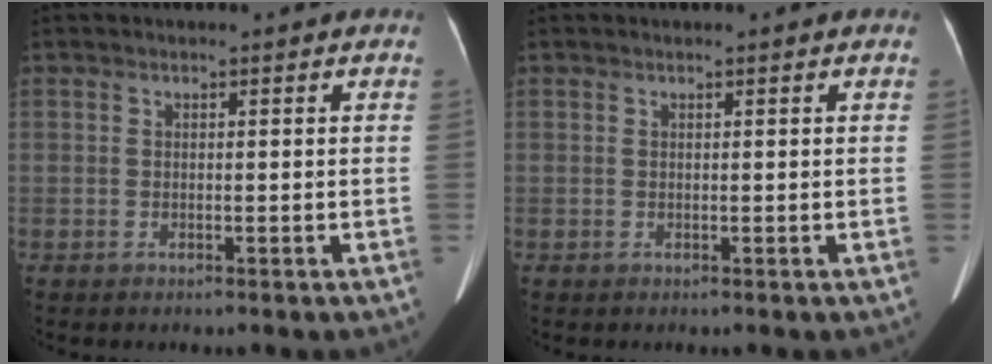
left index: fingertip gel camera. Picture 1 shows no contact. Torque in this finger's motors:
{"motor_torque": [-0.03, 0.04, -0.01, 0.01]}